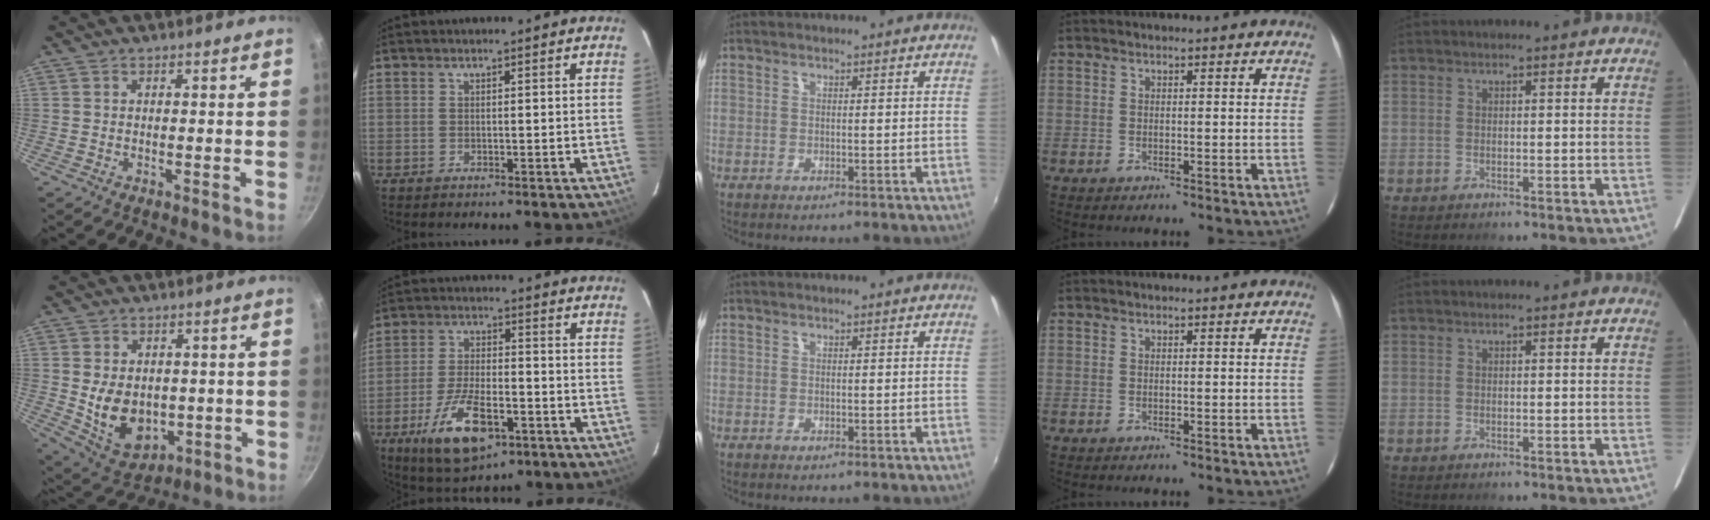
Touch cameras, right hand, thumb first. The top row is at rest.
{"thumb": {"total": 12.0, "force": [-0.5, 8.9, 8.0], "torque": [-0.108, -0.013, 0.016]}, "index": {"total": 13.7, "force": [-6.8, 5.6, 10.5], "torque": [-0.215, -0.018, -0.114]}}